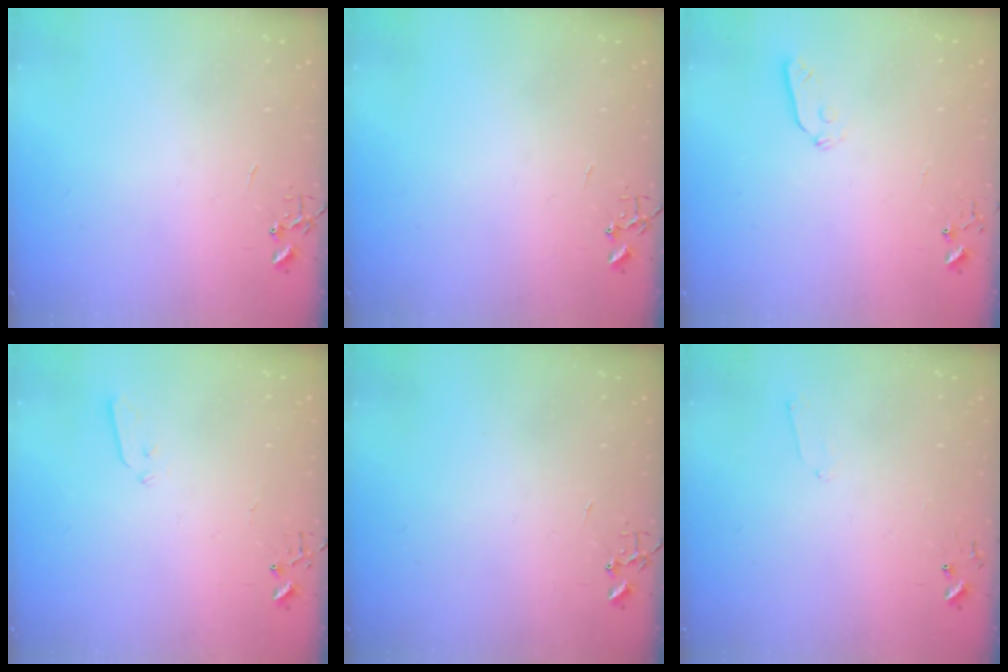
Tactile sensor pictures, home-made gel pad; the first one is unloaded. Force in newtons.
{"total": 0.0}
{"total": 4.2, "press": 4.2, "slide": 0.5}
{"total": 3.5, "press": 3.4, "slide": 0.6}
{"total": 0.0}
{"total": 5.1, "press": 5.0, "slide": 0.6}